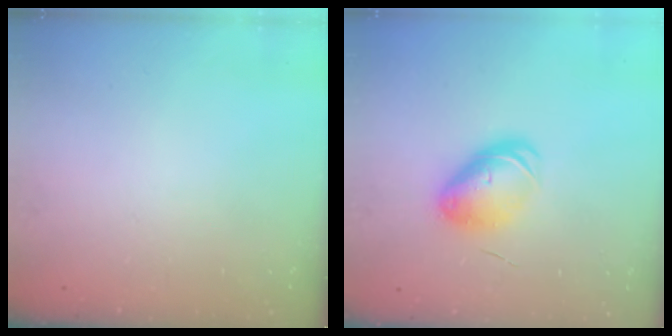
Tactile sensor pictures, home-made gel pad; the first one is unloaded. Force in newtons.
{"total": 9.1, "press": 8.9, "slide": 1.9}